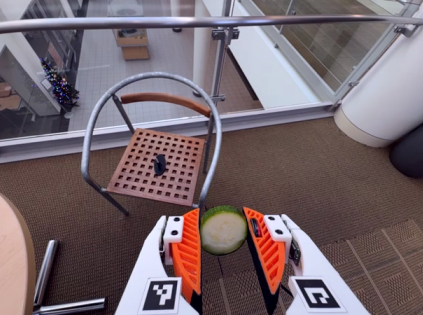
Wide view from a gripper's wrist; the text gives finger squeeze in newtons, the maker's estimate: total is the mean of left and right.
{"total": 9.5, "left": 9.7, "right": 9.4}